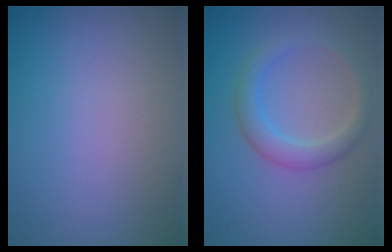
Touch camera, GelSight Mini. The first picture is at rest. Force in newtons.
{"total": 2.9, "press": 2.9, "slide": 0.2}